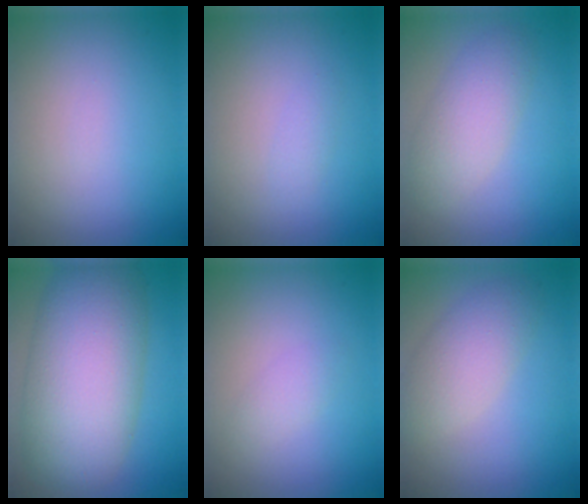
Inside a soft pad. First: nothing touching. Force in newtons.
{"total": 0.9, "press": 0.9, "slide": 0.0}
{"total": 3.8, "press": 3.8, "slide": 0.0}
{"total": 11.5, "press": 11.5, "slide": 0.3}
{"total": 1.2, "press": 1.2, "slide": 0.1}
{"total": 3.8, "press": 3.8, "slide": 0.3}